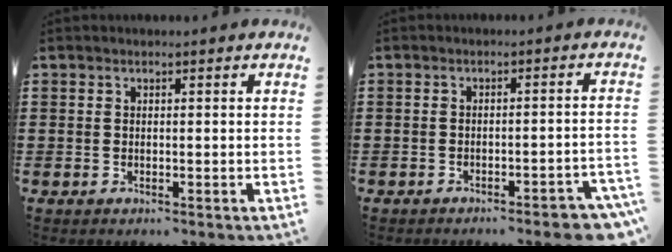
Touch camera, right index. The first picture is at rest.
{"total": 3.6, "force": [-3.0, 0.2, 2.0], "torque": [-0.033, -0.006, -0.057]}